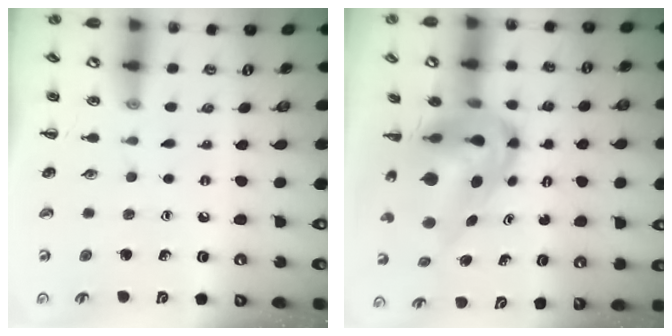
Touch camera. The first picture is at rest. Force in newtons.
{"total": 10.8, "press": 10.3, "slide": 3.2}